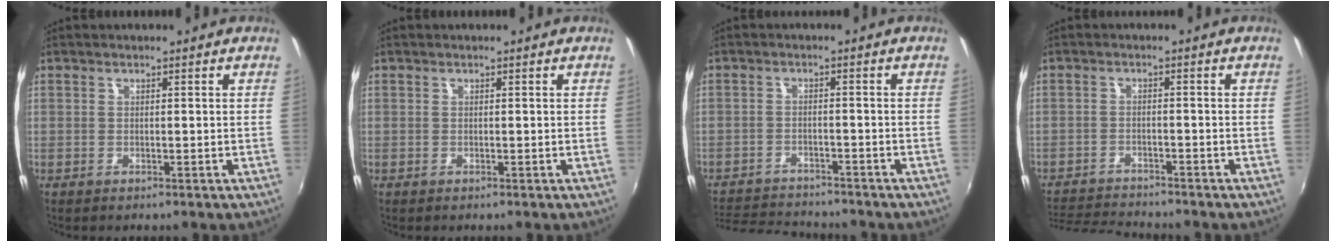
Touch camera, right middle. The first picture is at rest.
{"total": 0.0}
{"total": 10.2, "force": [-9.5, 2.4, 2.8], "torque": [-0.082, -0.001, -0.152]}
{"total": 7.8, "force": [-7.5, 0.9, 1.8], "torque": [-0.059, -0.006, -0.130]}